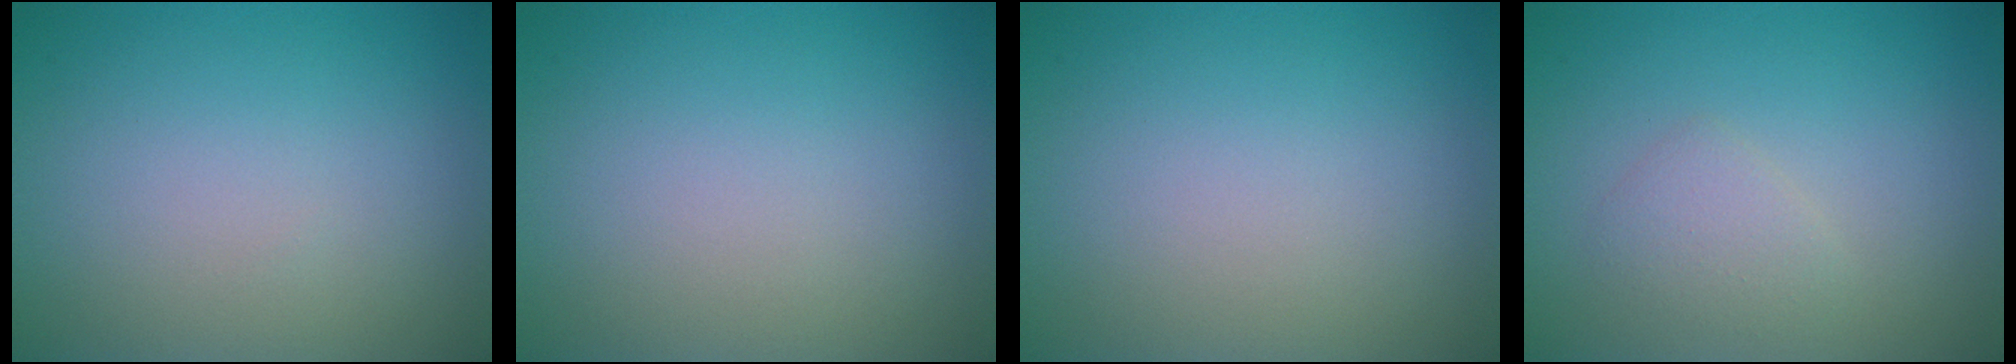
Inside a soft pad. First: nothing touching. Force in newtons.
{"total": 0.0}
{"total": 0.0}
{"total": 1.6, "press": 1.6, "slide": 0.0}